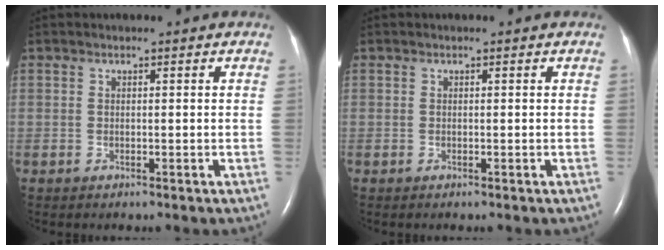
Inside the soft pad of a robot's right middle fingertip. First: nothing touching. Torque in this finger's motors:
{"motor_torque": [-0.10, -0.19, 0.04, 0.01]}